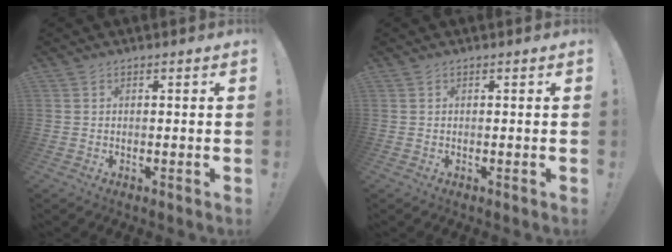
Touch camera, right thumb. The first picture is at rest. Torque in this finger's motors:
{"motor_torque": [0.00, 0.00, -0.13, 0.13, 0.00]}